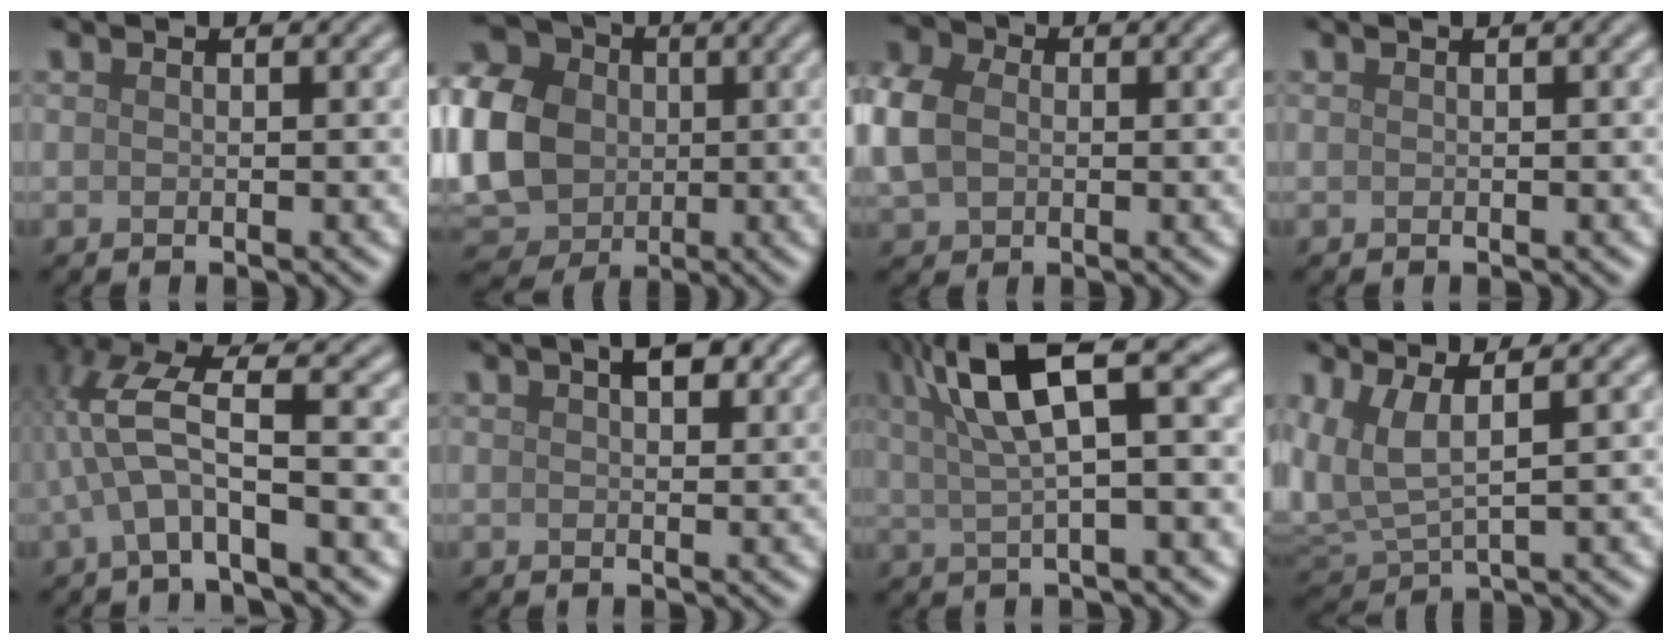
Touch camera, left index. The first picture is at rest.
{"total": 13.1, "force": [0.5, 10.9, 7.2], "torque": [-0.185, 0.000, -0.003]}
{"total": 6.4, "force": [0.2, 5.0, 4.0], "torque": [-0.124, 0.010, 0.002]}
{"total": 1.1, "force": [0.4, 0.2, 1.0], "torque": [-0.012, 0.011, 0.006]}
{"total": 6.5, "force": [-1.1, 1.8, 6.2], "torque": [-0.143, 0.018, -0.028]}
{"total": 2.7, "force": [1.4, 1.2, 2.1], "torque": [-0.027, 0.007, 0.023]}
{"total": 8.1, "force": [3.0, 2.3, 7.2], "torque": [-0.128, 0.020, 0.056]}
{"total": 4.5, "force": [1.4, 1.9, 3.8], "torque": [-0.104, -0.003, 0.033]}